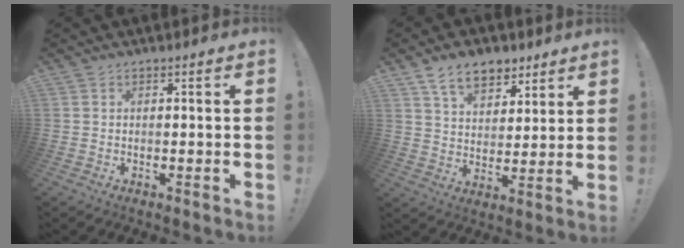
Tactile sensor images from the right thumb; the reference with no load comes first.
{"total": 11.4, "force": [7.2, 6.9, 5.6], "torque": [-0.079, -0.034, 0.136]}